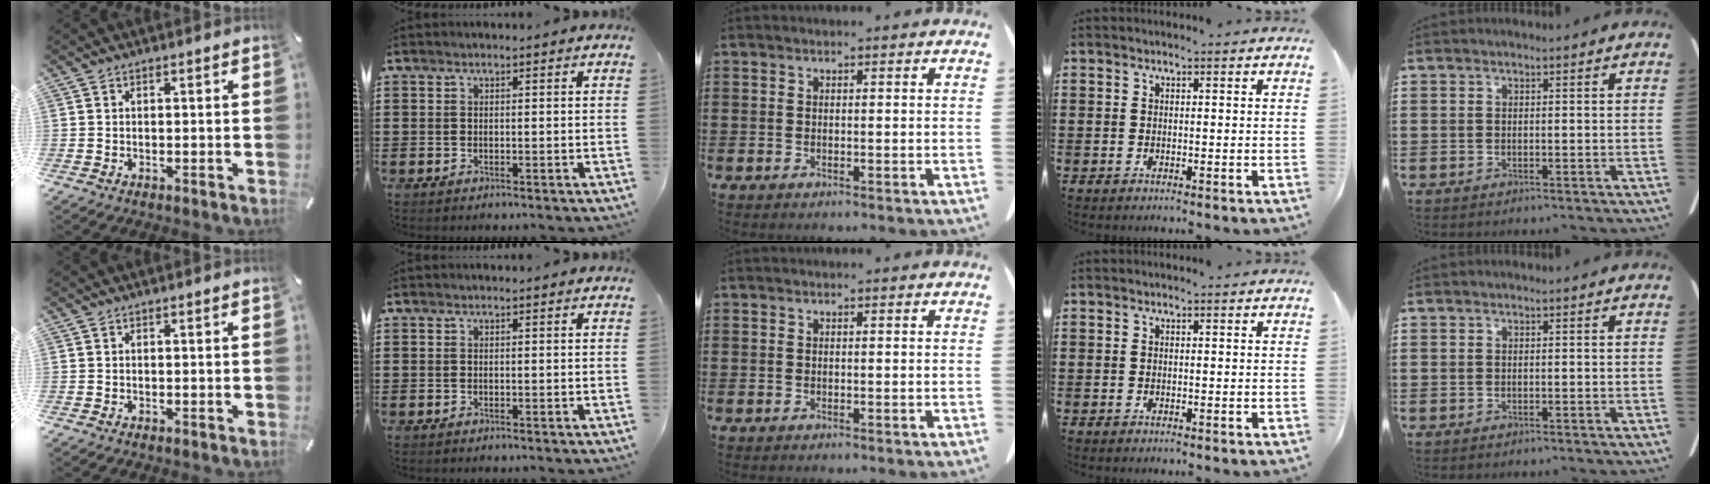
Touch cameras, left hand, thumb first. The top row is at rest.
{}